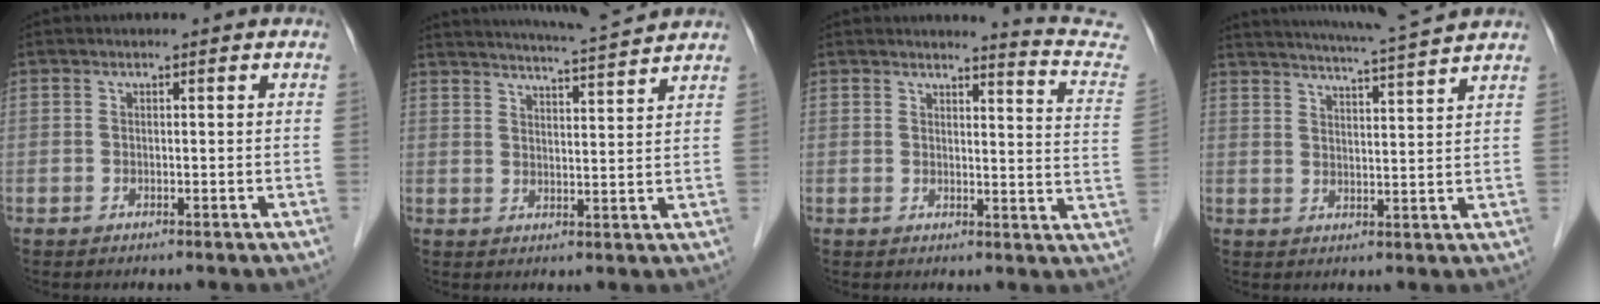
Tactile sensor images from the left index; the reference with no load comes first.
{"total": 11.1, "force": [10.4, -0.7, 3.7], "torque": [-0.070, 0.013, 0.144]}
{"total": 8.9, "force": [8.8, -1.3, 1.2], "torque": [-0.026, -0.082, 0.079]}
{"total": 12.1, "force": [11.2, -1.1, 4.6], "torque": [-0.087, 0.007, 0.153]}